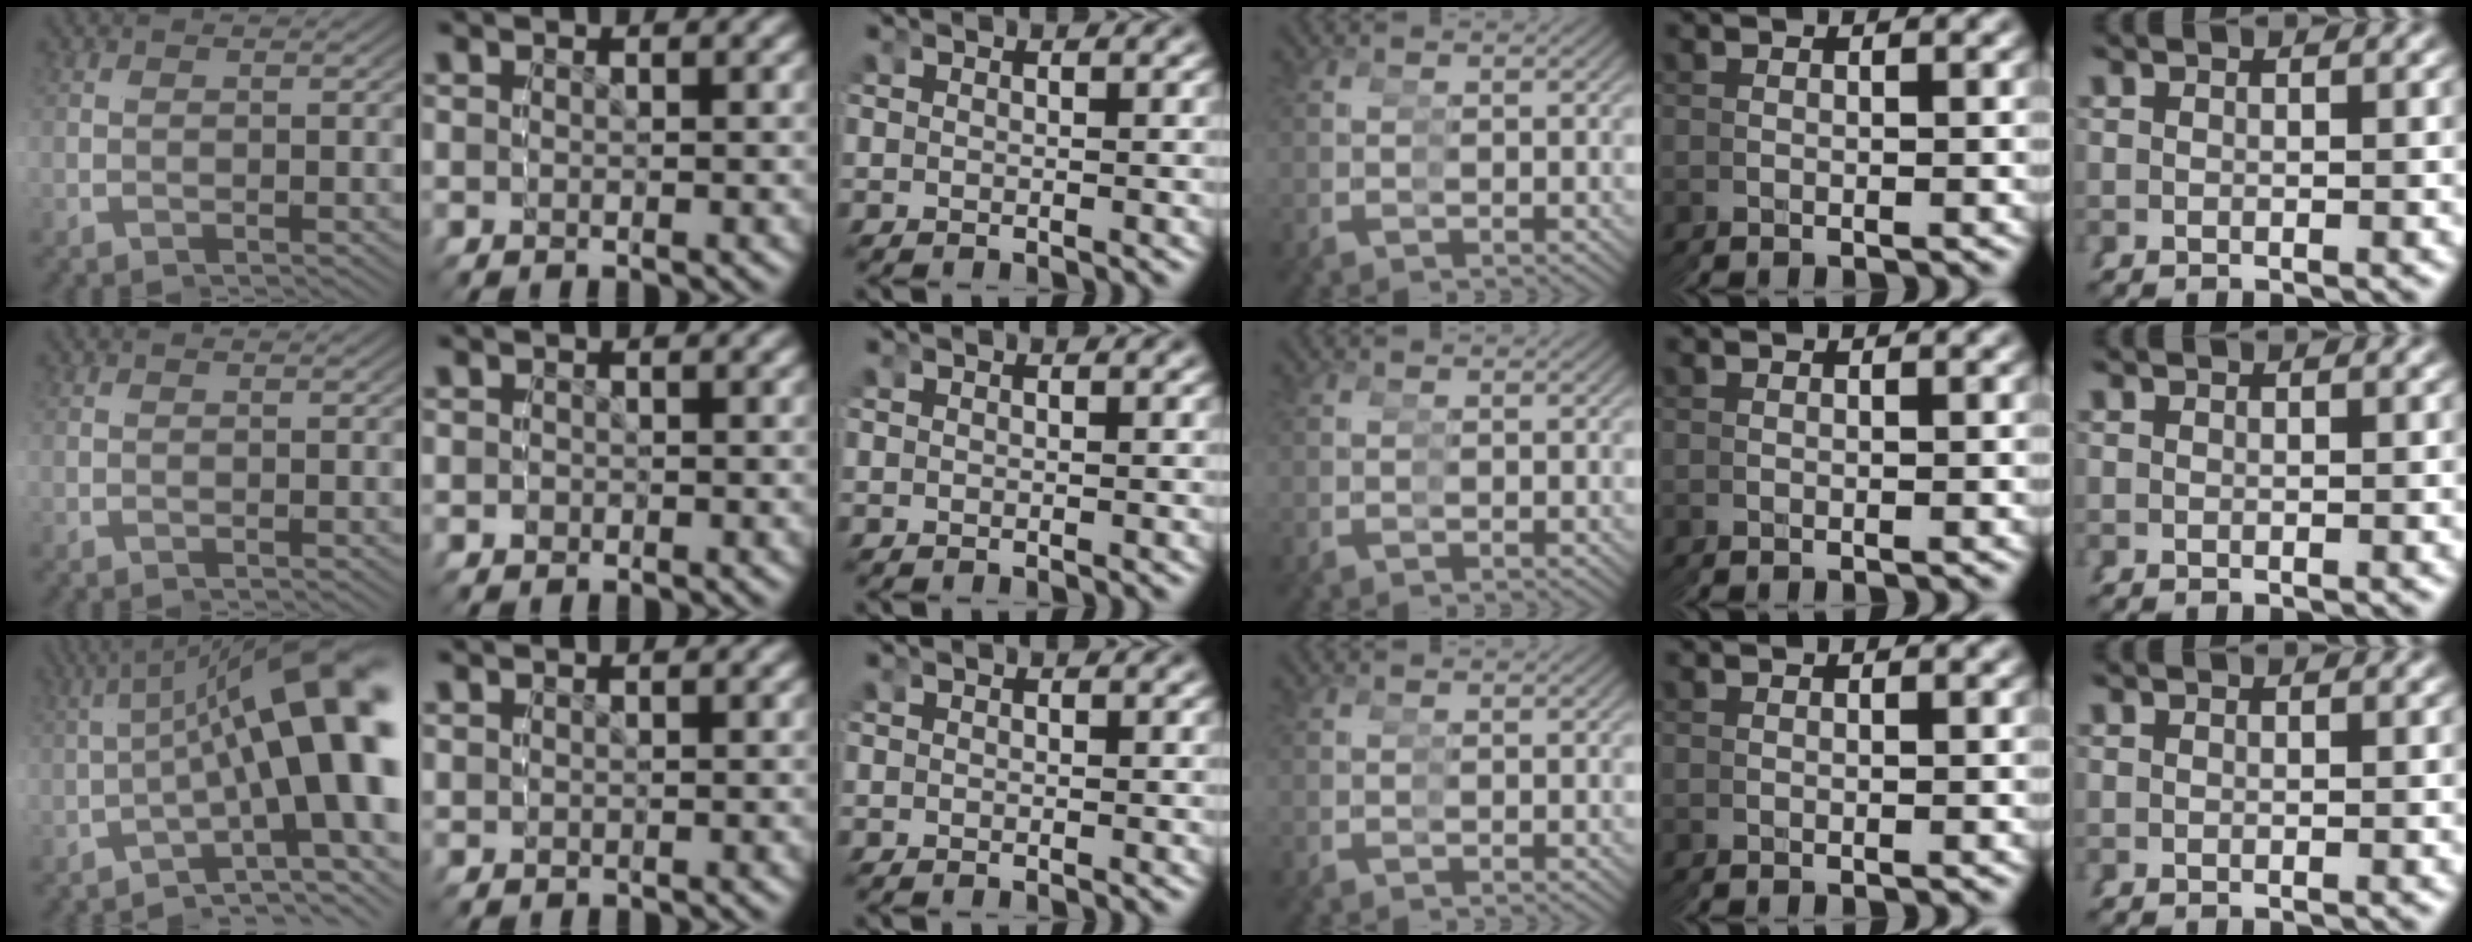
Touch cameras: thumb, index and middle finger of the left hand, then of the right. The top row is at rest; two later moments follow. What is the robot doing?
{"motion": "grasp_and_lifting", "object": "cup"}